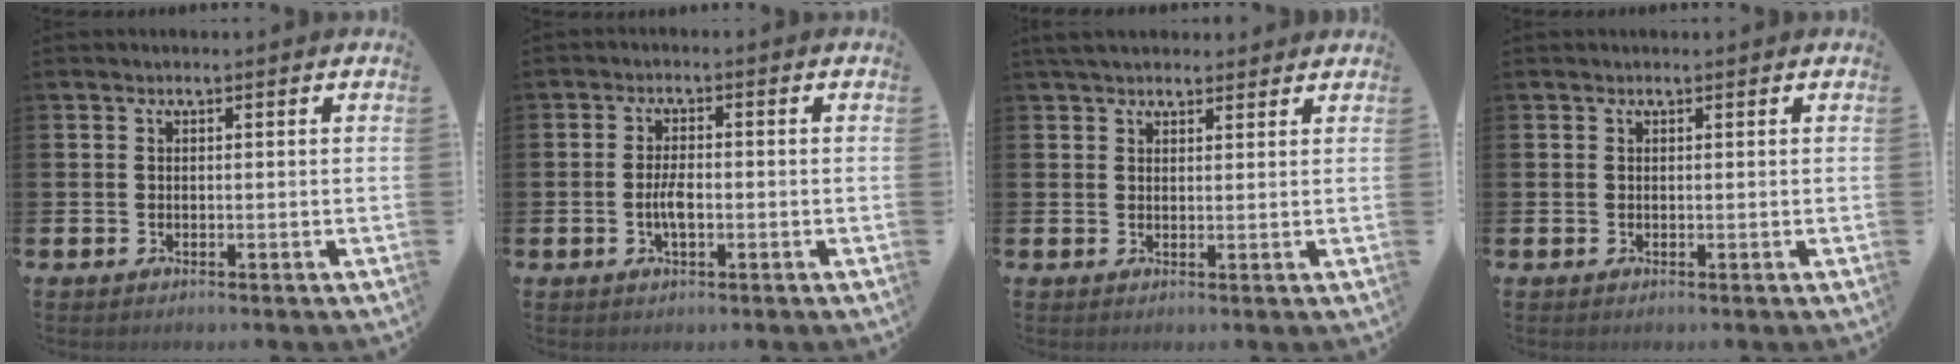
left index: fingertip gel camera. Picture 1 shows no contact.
{"total": 3.1, "force": [-0.6, 1.2, 2.8], "torque": [-0.051, 0.003, -0.012]}
{"total": 3.1, "force": [2.9, 1.0, 0.7], "torque": [-0.013, -0.007, 0.052]}
{"total": 0.0}